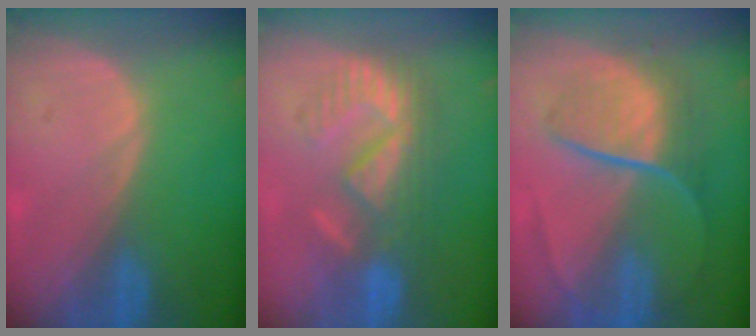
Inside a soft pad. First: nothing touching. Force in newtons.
{"total": 8.7, "press": 8.5, "slide": 1.7}
{"total": 9.1, "press": 7.5, "slide": 5.2}